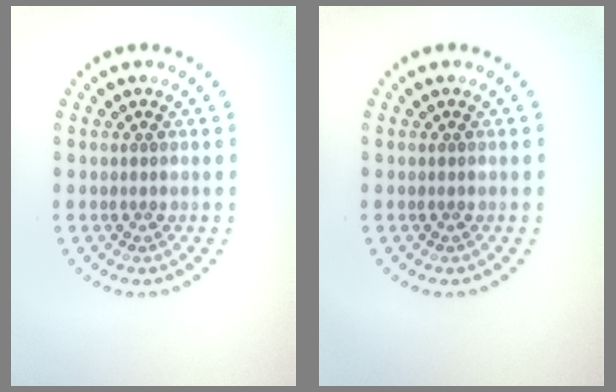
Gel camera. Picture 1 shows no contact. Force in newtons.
{"total": 0.0}